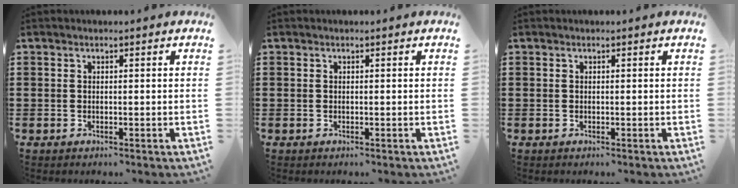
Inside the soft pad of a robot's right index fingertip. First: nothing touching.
{"total": 0.0}
{"total": 0.0}